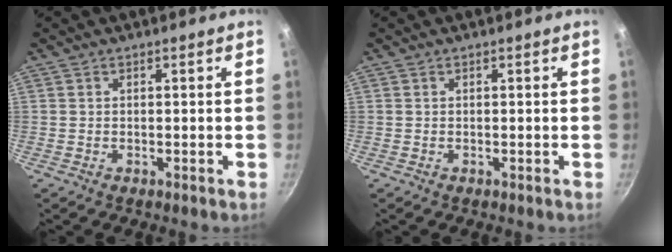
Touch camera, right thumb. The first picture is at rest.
{"total": 0.0}